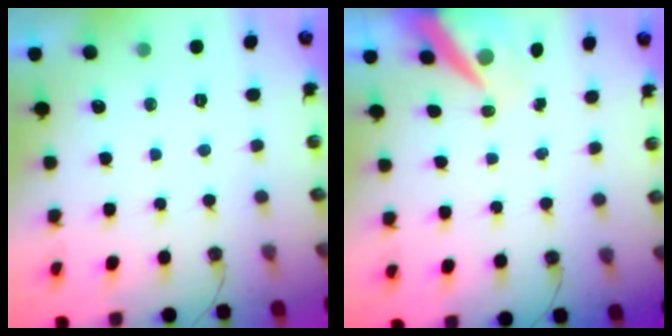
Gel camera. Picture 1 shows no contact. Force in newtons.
{"total": 7.4, "press": 7.4, "slide": 0.7}